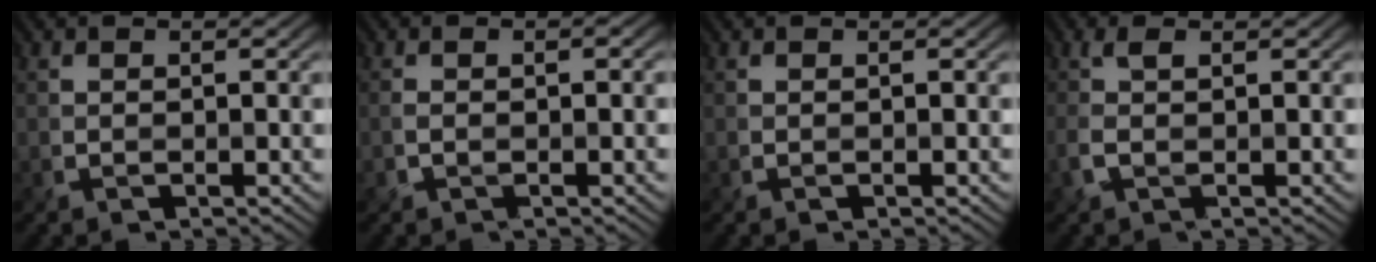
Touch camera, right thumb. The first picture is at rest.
{"total": 1.6, "force": [-0.5, 0.7, 1.4], "torque": [-0.025, 0.000, -0.008]}
{"total": 0.0}
{"total": 1.9, "force": [0.1, 0.5, 1.8], "torque": [-0.044, 0.004, 0.000]}